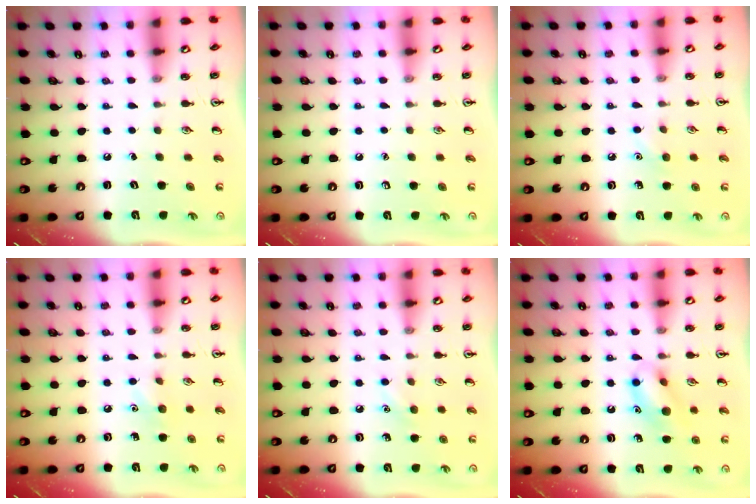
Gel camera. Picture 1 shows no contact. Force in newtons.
{"total": 0.0}
{"total": 5.7, "press": 5.5, "slide": 1.8}
{"total": 5.9, "press": 5.6, "slide": 1.9}
{"total": 6.1, "press": 5.9, "slide": 1.9}
{"total": 12.0, "press": 11.9, "slide": 0.7}